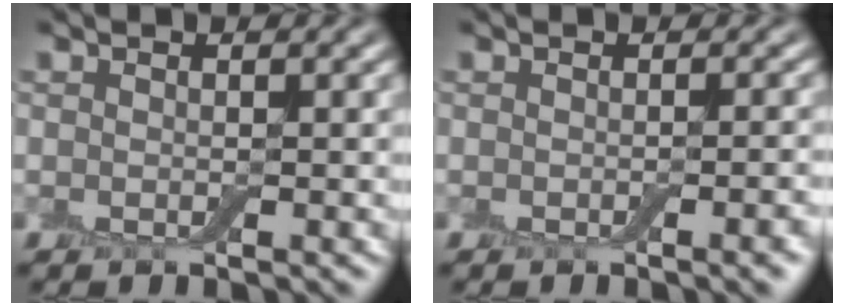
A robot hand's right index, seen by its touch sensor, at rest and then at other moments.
{"total": 2.4, "force": [-0.9, 0.5, 2.1], "torque": [-0.019, 0.001, -0.011]}